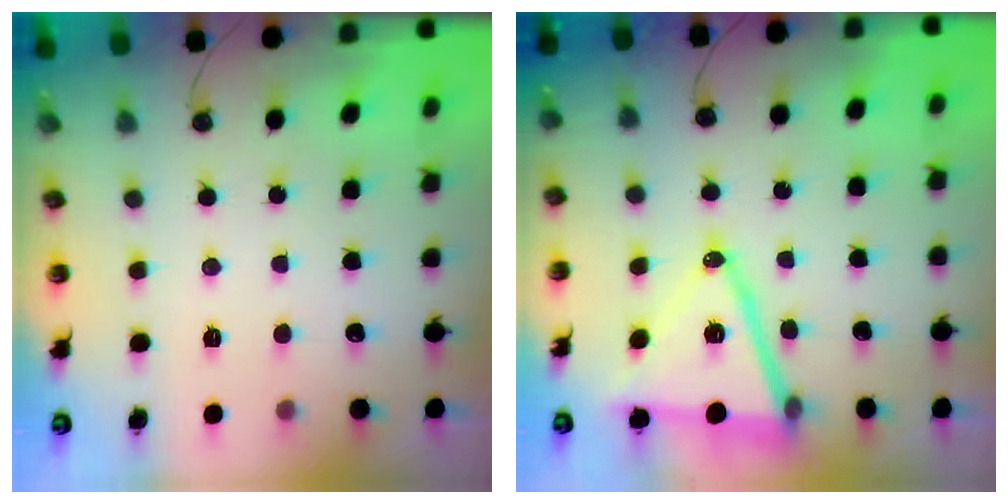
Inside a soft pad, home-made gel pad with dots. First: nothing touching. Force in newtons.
{"total": 15.7, "press": 15.3, "slide": 3.8}